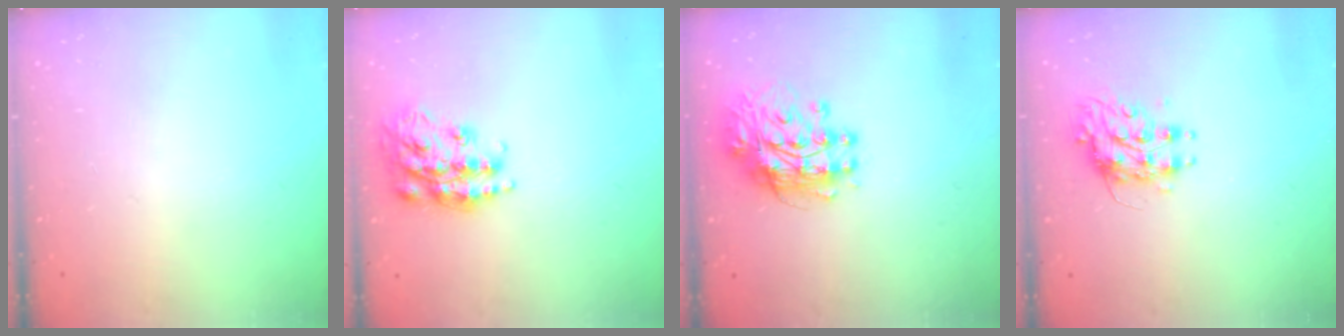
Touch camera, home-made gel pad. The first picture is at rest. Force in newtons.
{"total": 17.5, "press": 17.5, "slide": 1.0}
{"total": 12.3, "press": 12.2, "slide": 1.1}
{"total": 8.1, "press": 8.1, "slide": 0.2}